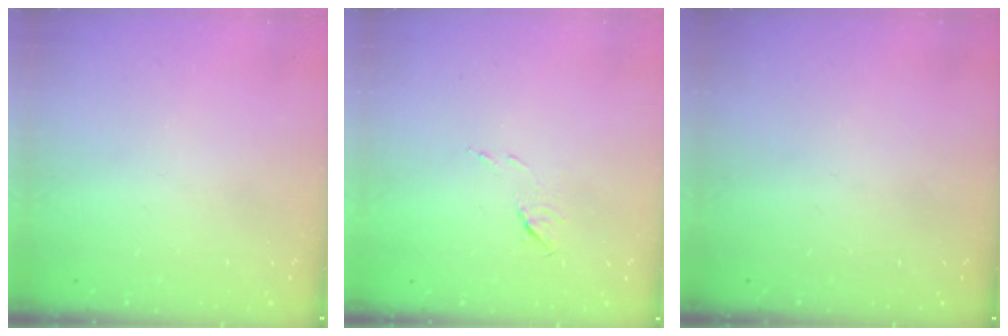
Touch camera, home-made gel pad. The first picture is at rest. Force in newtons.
{"total": 5.1, "press": 5.0, "slide": 0.8}
{"total": 0.0}